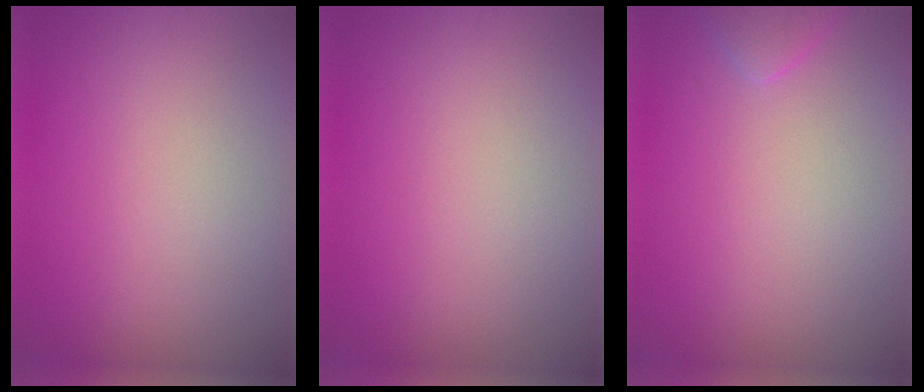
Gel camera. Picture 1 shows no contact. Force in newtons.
{"total": 0.0}
{"total": 1.6, "press": 1.6, "slide": 0.1}